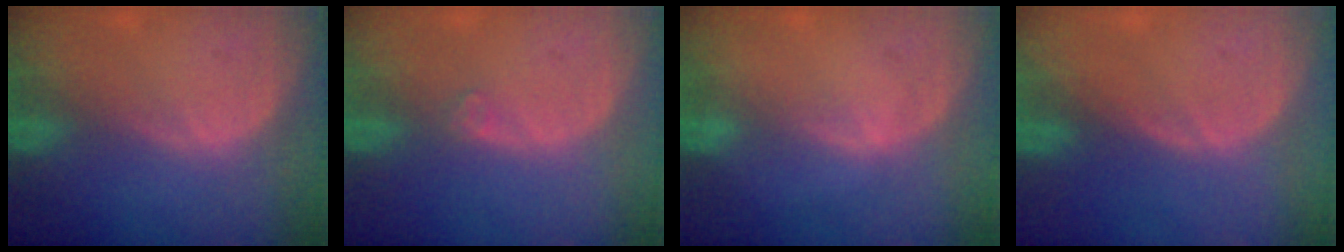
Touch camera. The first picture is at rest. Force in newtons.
{"total": 0.9, "press": 0.8, "slide": 0.2}
{"total": 0.6, "press": 0.5, "slide": 0.2}
{"total": 0.0}